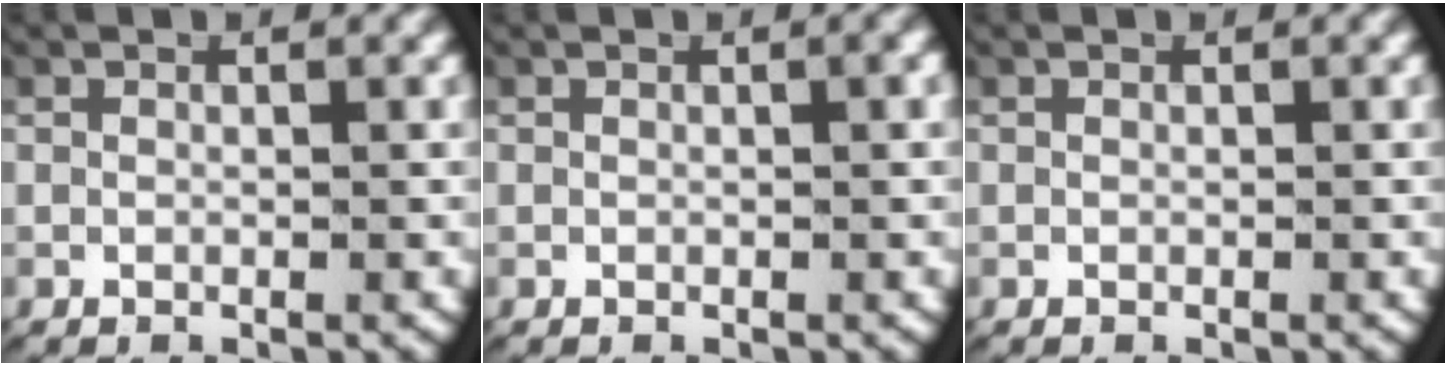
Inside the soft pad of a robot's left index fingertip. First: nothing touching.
{"total": 0.6, "force": [0.3, -0.1, 0.5], "torque": [-0.009, 0.004, 0.005]}
{"total": 0.0}